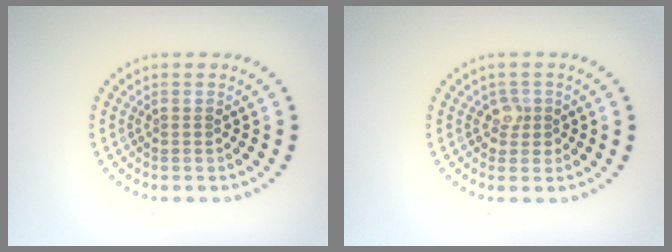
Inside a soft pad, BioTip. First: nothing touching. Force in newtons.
{"total": 1.6, "press": 1.3, "slide": 0.8}